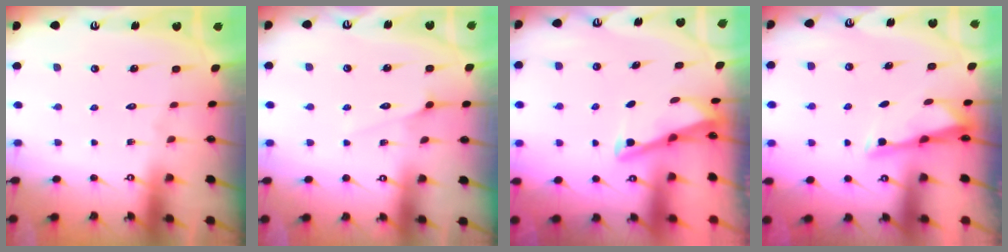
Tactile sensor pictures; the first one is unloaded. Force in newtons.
{"total": 3.5, "press": 3.5, "slide": 0.5}
{"total": 3.1, "press": 3.1, "slide": 0.4}
{"total": 3.3, "press": 3.3, "slide": 0.4}